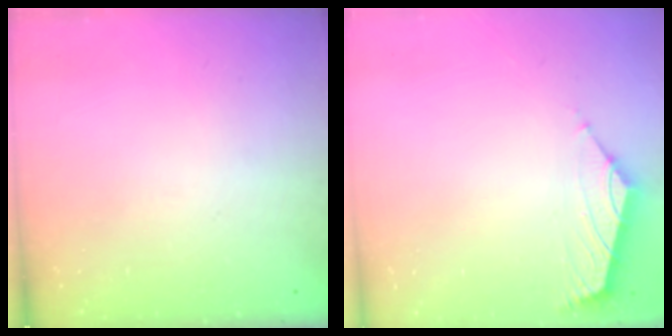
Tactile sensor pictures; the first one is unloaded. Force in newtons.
{"total": 1.7, "press": 1.6, "slide": 0.6}